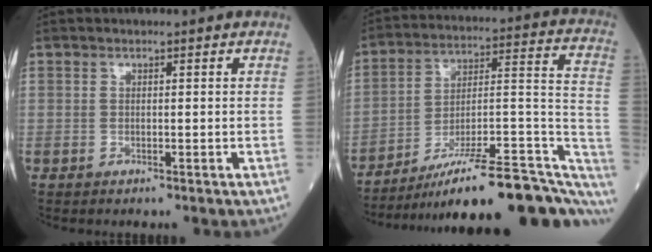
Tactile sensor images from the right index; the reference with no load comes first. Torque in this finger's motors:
{"motor_torque": [0.23, -1.31, 0.36, 0.21]}